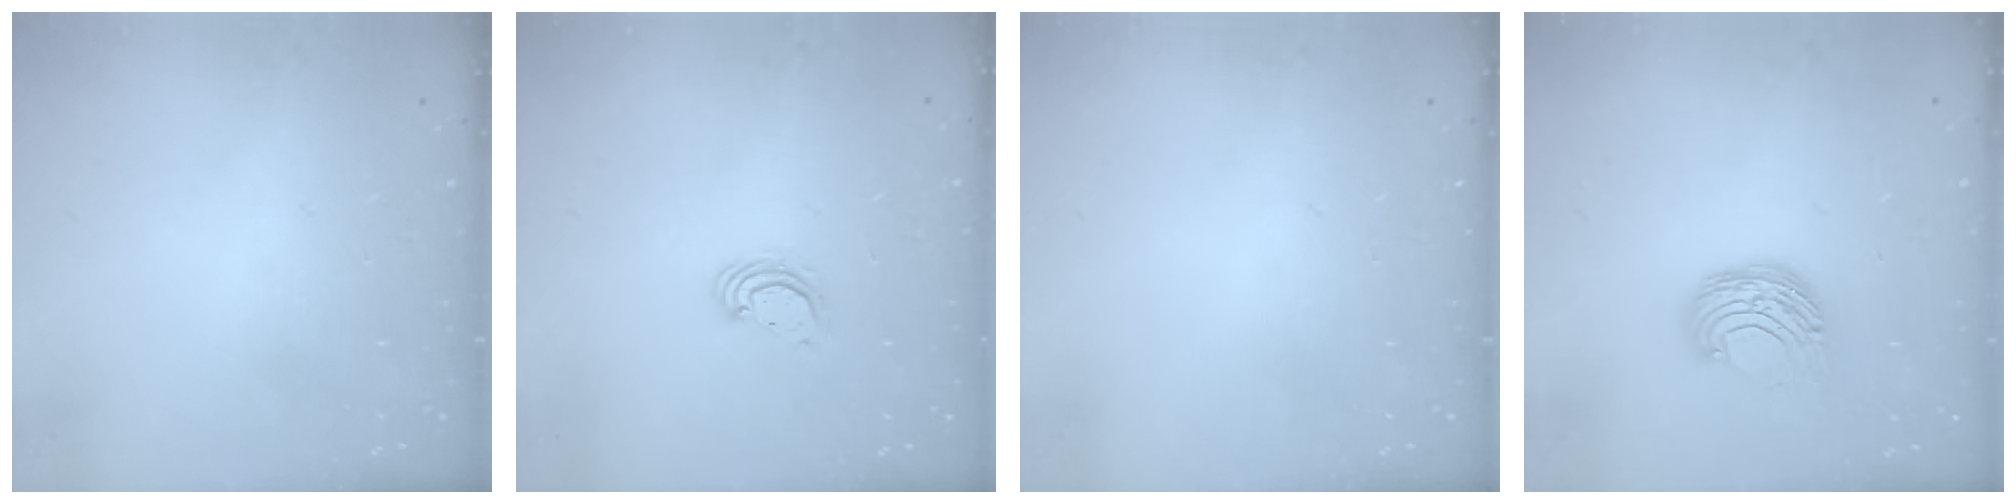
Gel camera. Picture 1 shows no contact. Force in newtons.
{"total": 3.1, "press": 3.1, "slide": 0.1}
{"total": 0.0}
{"total": 9.5, "press": 9.5, "slide": 0.6}